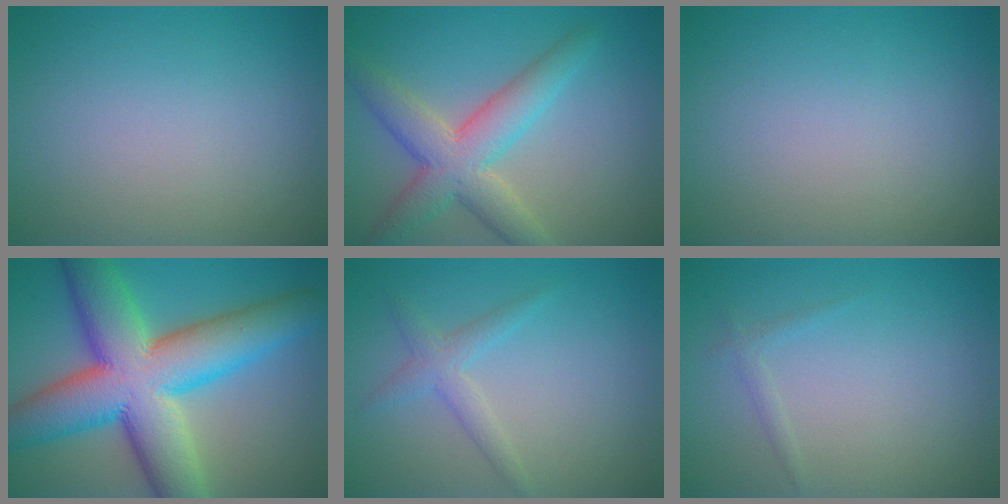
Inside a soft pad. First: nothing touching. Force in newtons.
{"total": 6.0, "press": 6.0, "slide": 0.2}
{"total": 0.0}
{"total": 14.0, "press": 14.0, "slide": 0.5}
{"total": 2.1, "press": 2.1, "slide": 0.1}
{"total": 0.9, "press": 0.9, "slide": 0.1}